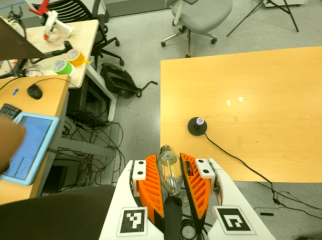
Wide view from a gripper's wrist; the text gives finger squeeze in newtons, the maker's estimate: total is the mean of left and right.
{"total": 13.0, "left": 14.0, "right": 12.1}